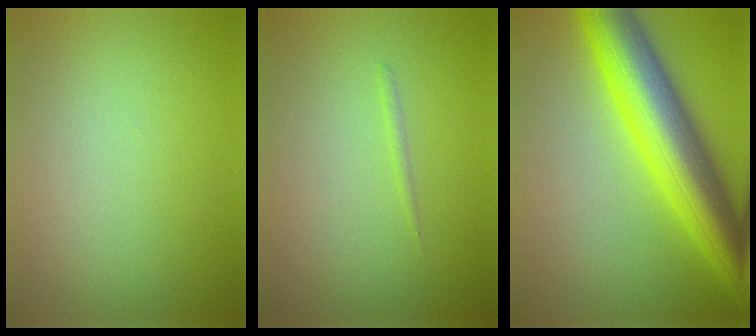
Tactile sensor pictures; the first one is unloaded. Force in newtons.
{"total": 0.5, "press": 0.5, "slide": 0.1}
{"total": 10.7, "press": 10.7, "slide": 0.2}